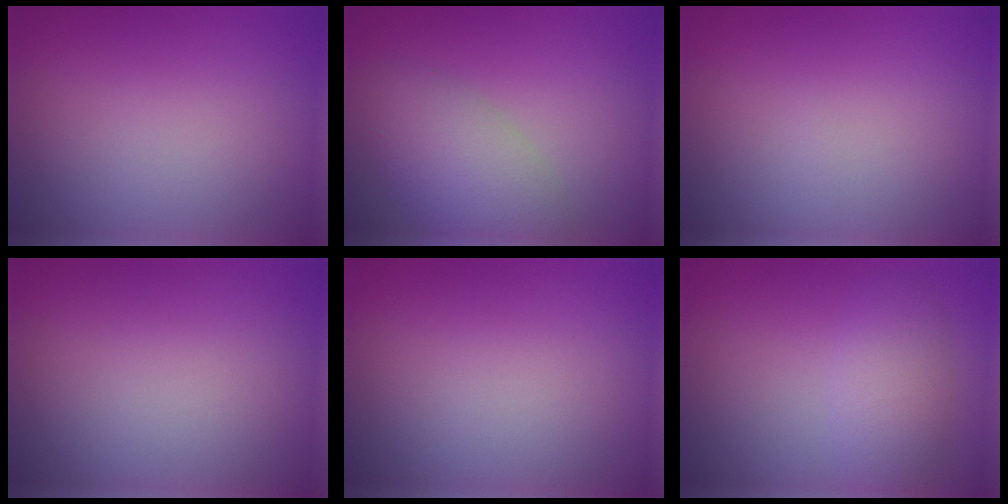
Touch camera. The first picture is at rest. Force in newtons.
{"total": 4.9, "press": 4.9, "slide": 0.2}
{"total": 0.0}
{"total": 0.0}
{"total": 0.0}
{"total": 3.3, "press": 3.3, "slide": 0.3}